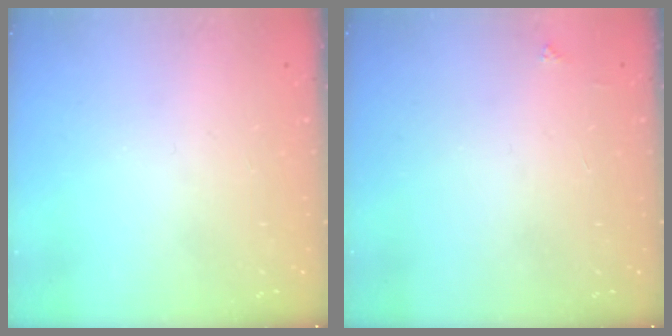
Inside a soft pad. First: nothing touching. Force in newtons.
{"total": 2.0, "press": 2.0, "slide": 0.3}